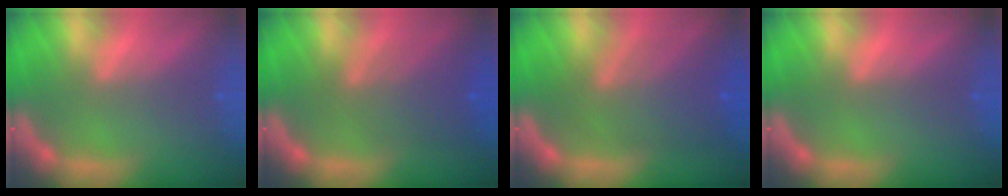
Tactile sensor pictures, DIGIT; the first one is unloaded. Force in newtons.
{"total": 5.6}
{"total": 7.5}
{"total": 0.0}